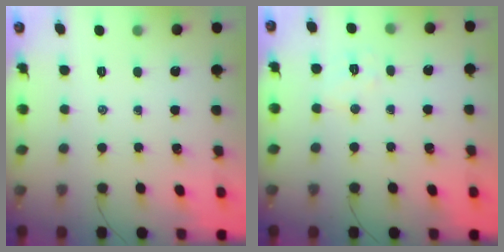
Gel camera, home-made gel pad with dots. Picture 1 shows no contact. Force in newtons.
{"total": 5.4, "press": 5.3, "slide": 0.8}